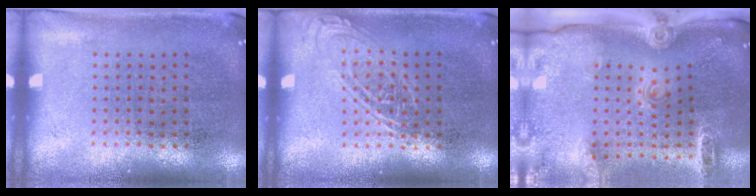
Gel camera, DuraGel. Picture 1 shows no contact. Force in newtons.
{"total": 1.1, "press": 1.1, "slide": 0.1}
{"total": 2.8, "press": 2.1, "slide": 1.9}